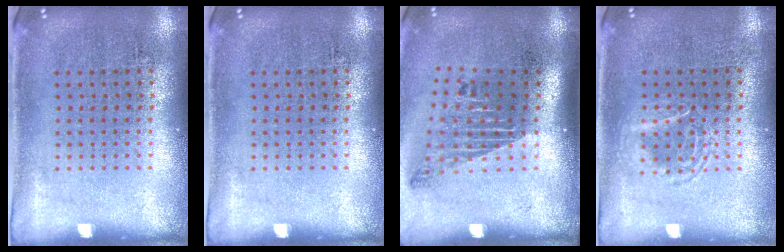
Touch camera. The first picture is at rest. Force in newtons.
{"total": 0.0}
{"total": 1.8, "press": 1.2, "slide": 1.4}
{"total": 1.7, "press": 1.7, "slide": 0.2}